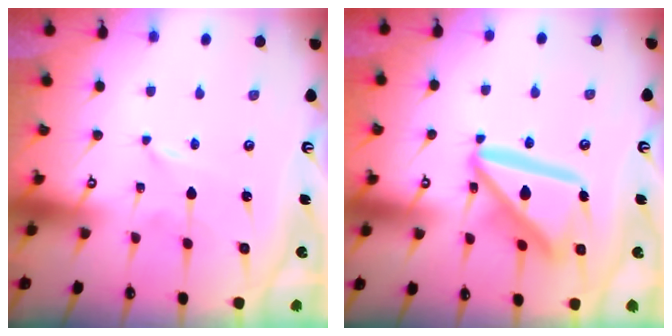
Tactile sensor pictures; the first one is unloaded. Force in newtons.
{"total": 17.2, "press": 17.1, "slide": 1.9}